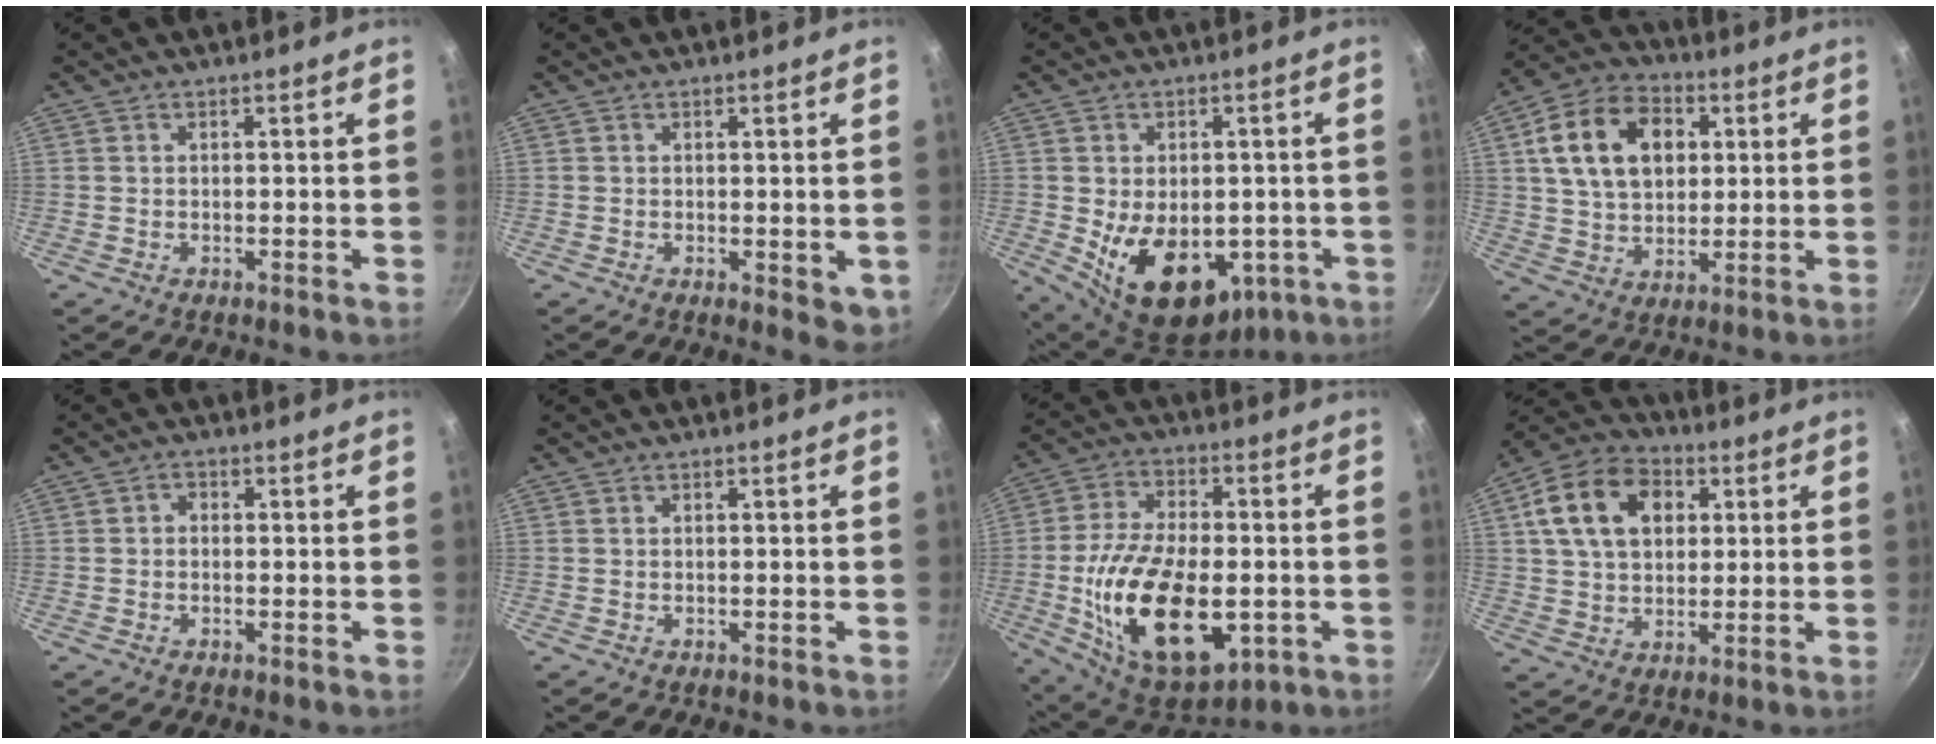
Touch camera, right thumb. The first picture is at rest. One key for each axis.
{"total": 3.7, "fx": 0.0, "fy": 1.9, "fz": 3.2, "tx": -0.039, "ty": -0.011, "tz": 0.002}
{"total": 16.7, "fx": -3.7, "fy": 11.0, "fz": 12.0, "tx": -0.156, "ty": -0.010, "tz": -0.029}
{"total": 16.3, "fx": 4.1, "fy": 11.6, "fz": 10.7, "tx": -0.163, "ty": 0.007, "tz": 0.061}
{"total": 1.5, "fx": -0.3, "fy": 1.3, "fz": 0.8, "tx": -0.011, "ty": 0.008, "tz": -0.008}
{"total": 0.0}
{"total": 24.1, "fx": -4.5, "fy": 13.3, "fz": 19.6, "tx": -0.341, "ty": 0.011, "tz": -0.064}
{"total": 15.4, "fx": 4.3, "fy": 10.9, "fz": 9.9, "tx": -0.154, "ty": 0.011, "tz": 0.061}